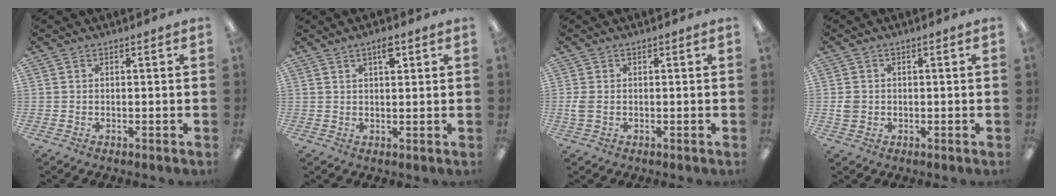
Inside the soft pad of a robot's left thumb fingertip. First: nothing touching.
{"total": 3.8, "force": [2.2, 1.4, 2.7], "torque": [-0.035, -0.006, 0.033]}
{"total": 2.7, "force": [-0.1, 1.6, 2.1], "torque": [-0.046, 0.002, -0.003]}
{"total": 2.5, "force": [-0.1, 2.3, 1.0], "torque": [-0.010, 0.002, -0.004]}